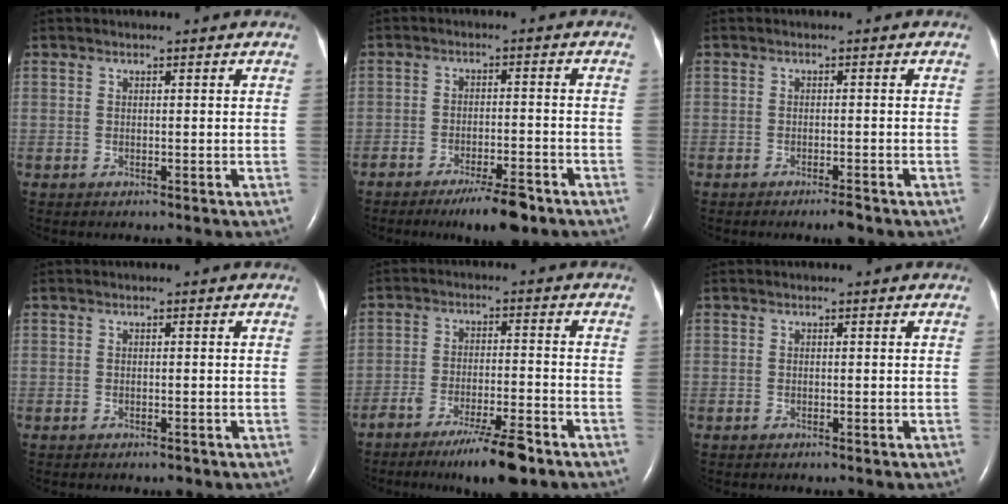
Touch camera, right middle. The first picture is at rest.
{"total": 6.7, "force": [-4.8, 1.3, 4.5], "torque": [-0.073, -0.006, -0.072]}
{"total": 2.0, "force": [-1.6, 0.1, 1.2], "torque": [-0.023, -0.003, -0.023]}
{"total": 0.9, "force": [-0.7, 0.3, 0.5], "torque": [-0.011, -0.002, -0.007]}
{"total": 8.8, "force": [-6.3, 1.0, 6.0], "torque": [-0.101, -0.014, -0.104]}
{"total": 0.0}